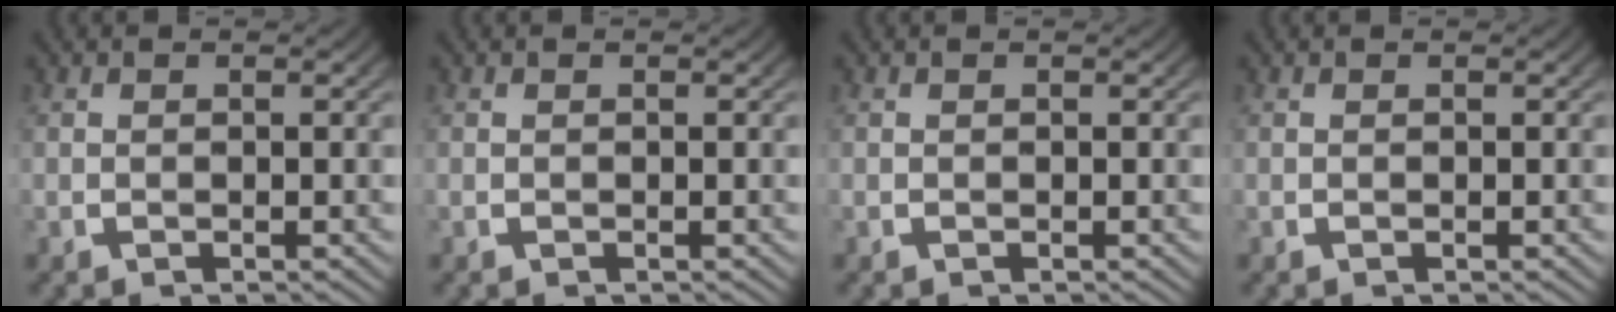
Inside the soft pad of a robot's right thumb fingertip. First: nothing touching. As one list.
[{"total": 0.0}, {"total": 0.0}, {"total": 0.0}]